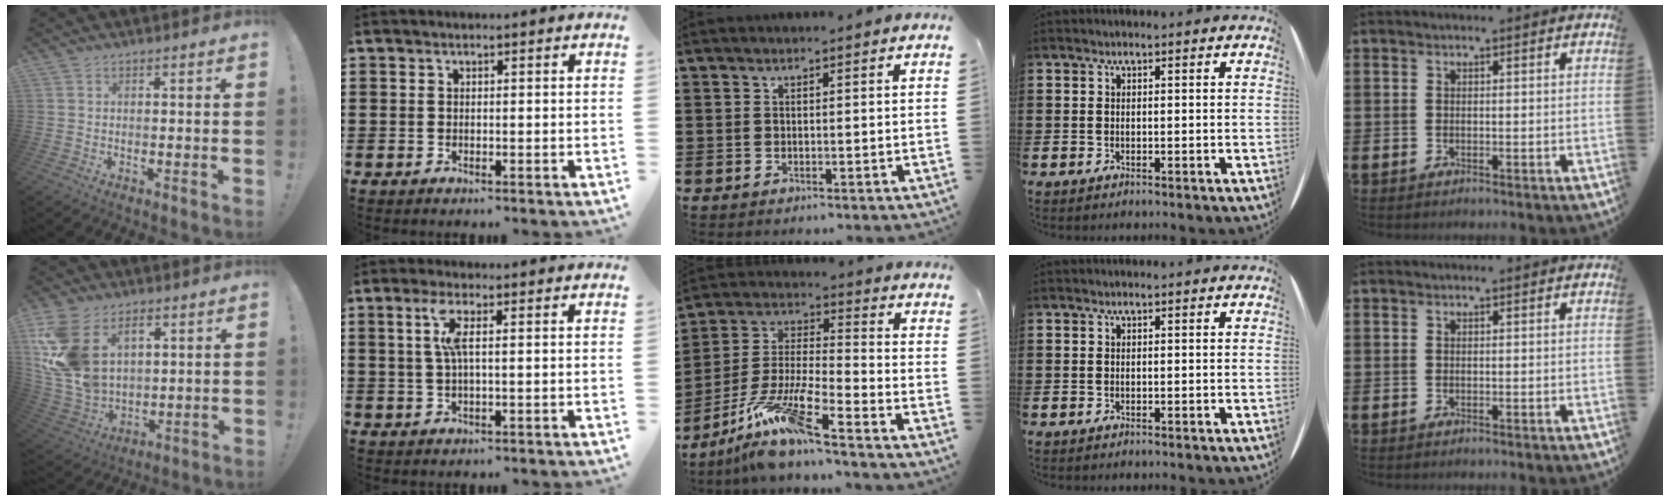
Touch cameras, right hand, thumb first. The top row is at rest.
{"thumb": {"total": 17.1, "force": [6.1, 11.8, 10.8], "torque": [-0.233, -0.028, 0.117]}, "index": {"total": 3.8, "force": [0.7, 0.5, 3.7], "torque": [-0.081, 0.000, 0.008]}, "middle": {"total": 10.7, "force": [-8.2, 0.1, 6.8], "torque": [-0.157, -0.016, -0.170]}}